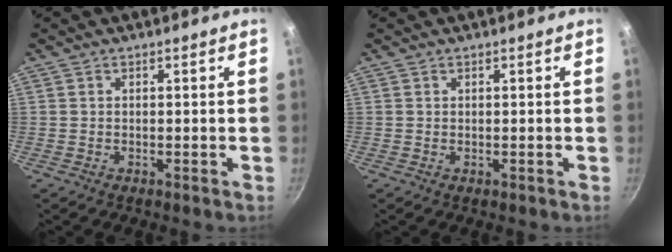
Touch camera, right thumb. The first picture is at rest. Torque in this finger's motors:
{"motor_torque": [-0.29, 2.72, 0.55, 0.84, 0.07]}